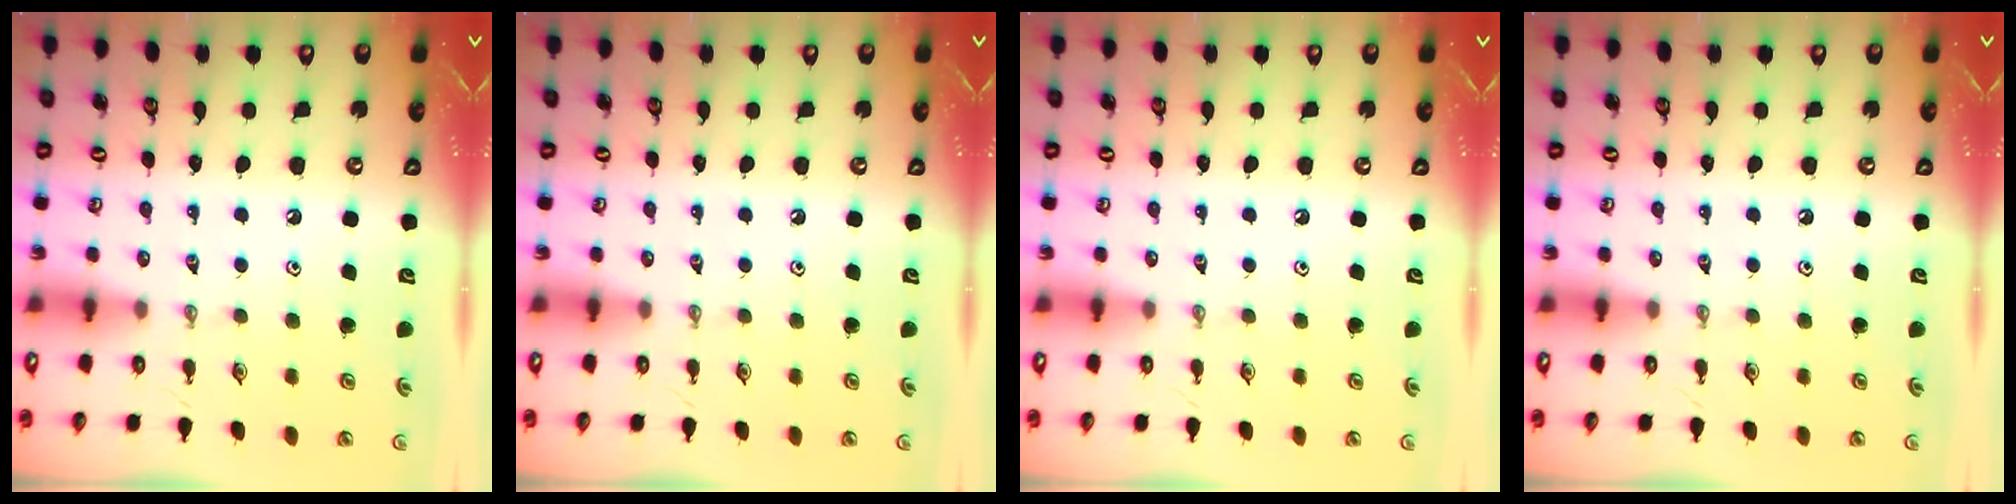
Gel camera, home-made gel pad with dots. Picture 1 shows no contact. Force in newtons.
{"total": 0.0}
{"total": 0.0}
{"total": 0.0}